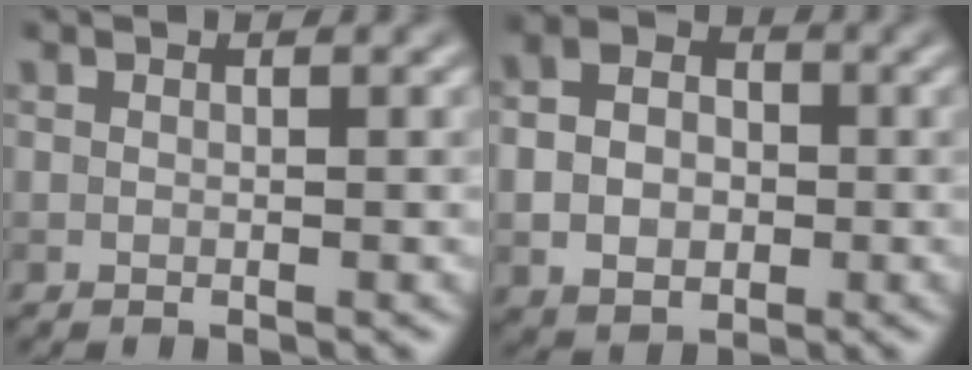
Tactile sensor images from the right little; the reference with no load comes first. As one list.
[{"total": 5.2, "force": [-0.3, 4.0, 3.3], "torque": [-0.066, 0.002, -0.012]}]